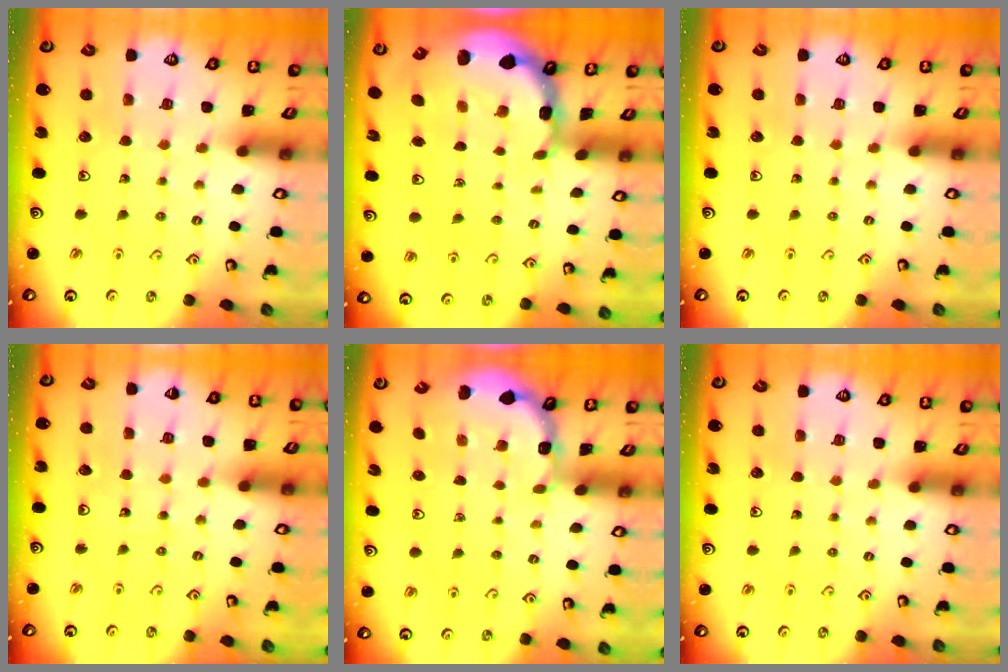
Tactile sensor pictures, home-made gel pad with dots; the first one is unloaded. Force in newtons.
{"total": 2.2, "press": 2.0, "slide": 0.9}
{"total": 0.0}
{"total": 2.7, "press": 2.7, "slide": 0.3}
{"total": 2.1, "press": 2.1, "slide": 0.2}
{"total": 0.0}